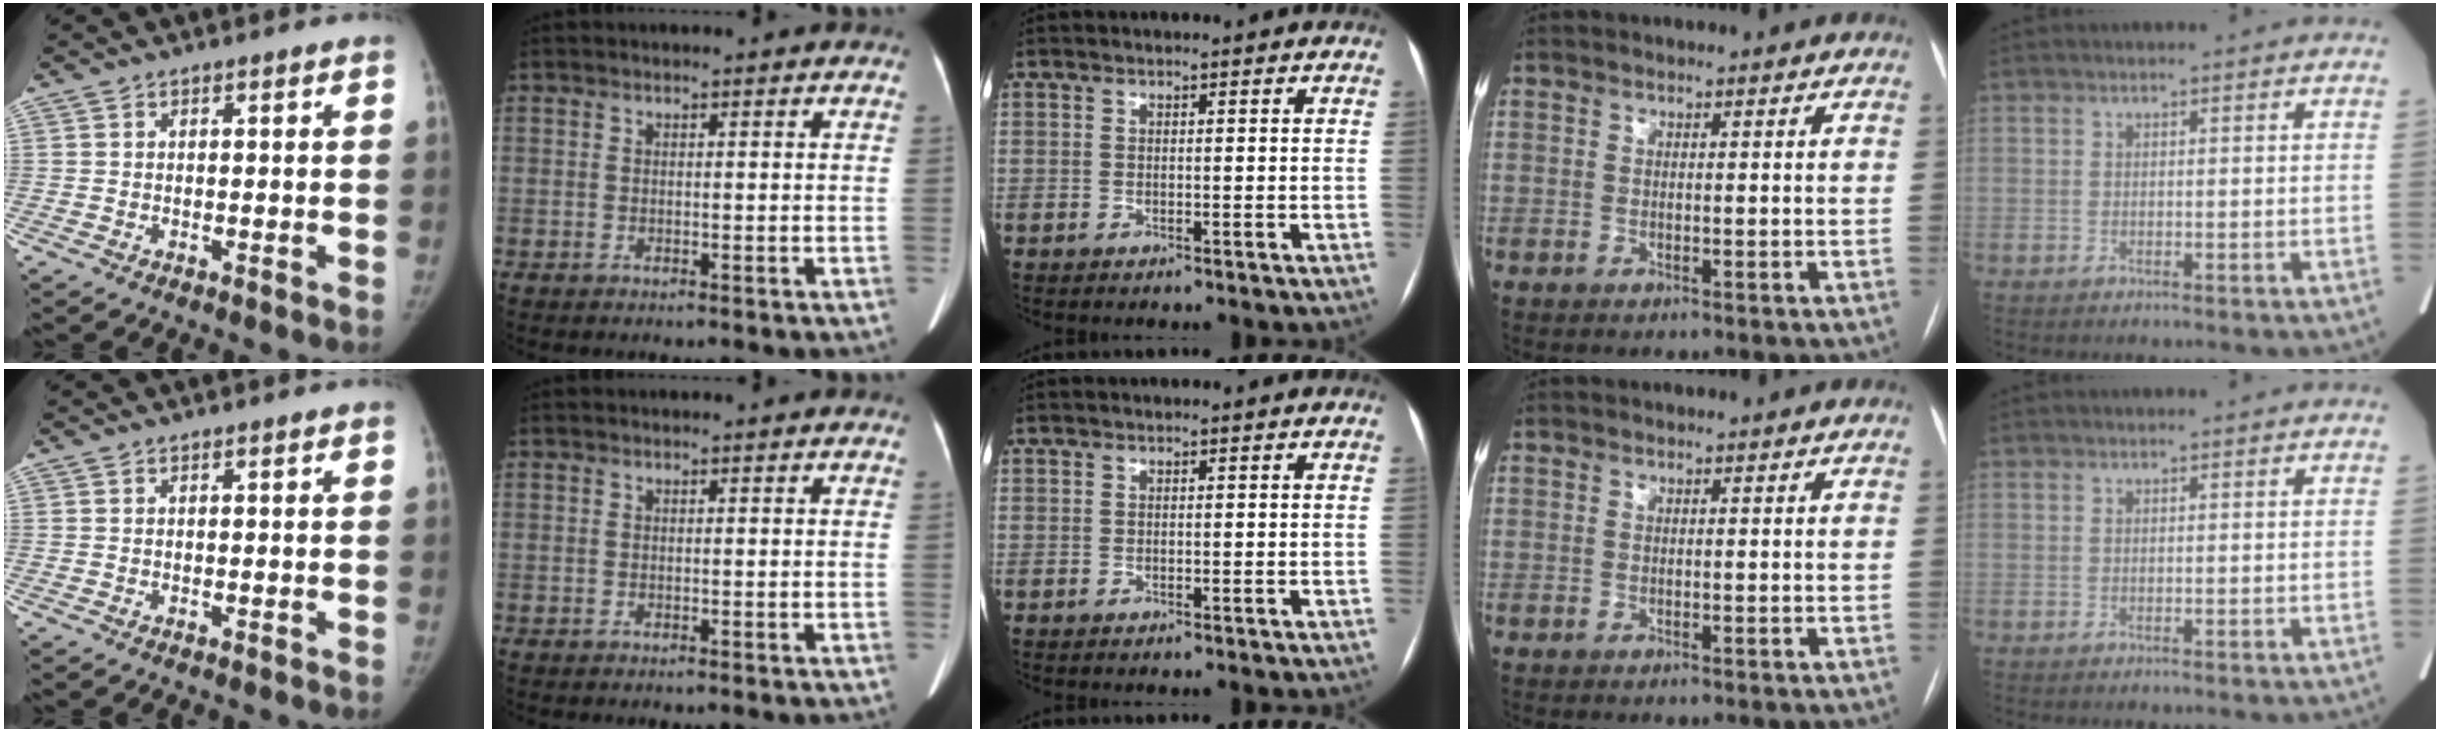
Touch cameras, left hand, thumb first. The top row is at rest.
{}